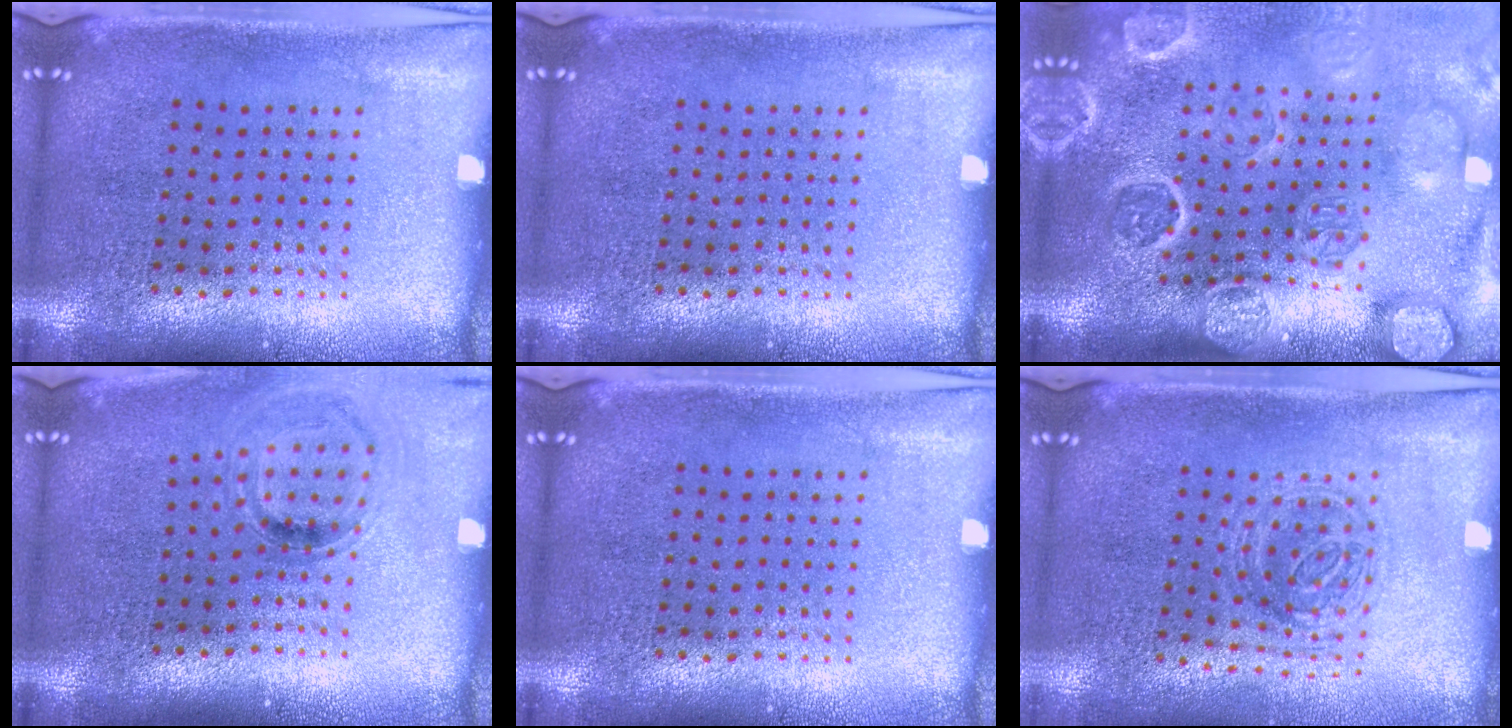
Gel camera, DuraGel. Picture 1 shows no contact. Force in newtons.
{"total": 0.0}
{"total": 4.2, "press": 3.5, "slide": 2.4}
{"total": 0.9, "press": 0.9, "slide": 0.2}
{"total": 0.0}
{"total": 1.2, "press": 1.1, "slide": 0.4}